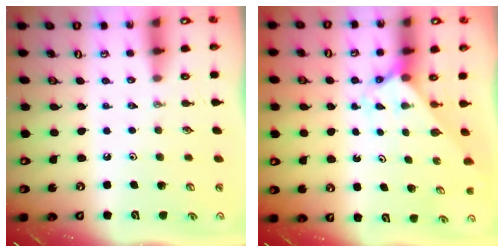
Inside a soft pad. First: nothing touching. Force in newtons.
{"total": 2.1, "press": 2.1, "slide": 0.1}